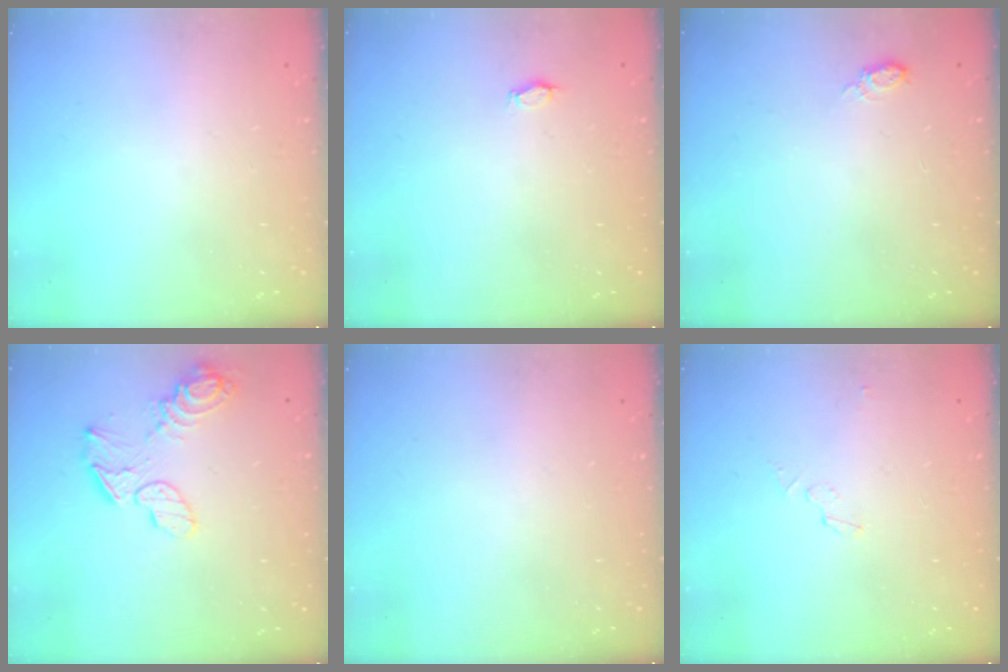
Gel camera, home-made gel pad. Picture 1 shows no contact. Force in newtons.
{"total": 2.7, "press": 2.4, "slide": 1.1}
{"total": 5.6, "press": 5.6, "slide": 0.6}
{"total": 10.6, "press": 10.4, "slide": 2.1}
{"total": 0.0}
{"total": 2.9, "press": 2.9, "slide": 0.2}